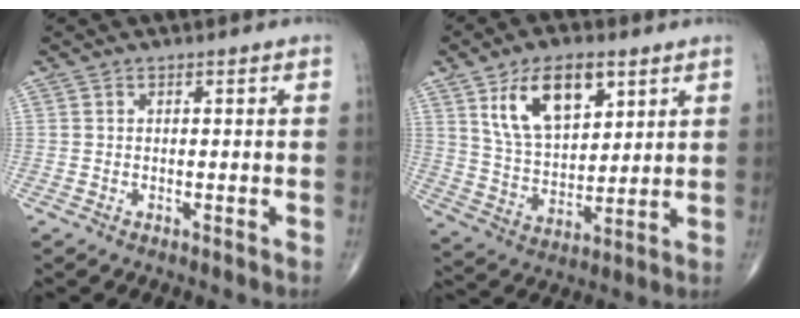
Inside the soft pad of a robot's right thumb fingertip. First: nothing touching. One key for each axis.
{"total": 14.6, "fx": 6.9, "fy": 7.7, "fz": 10.3, "tx": -0.154, "ty": -0.027, "tz": 0.135}